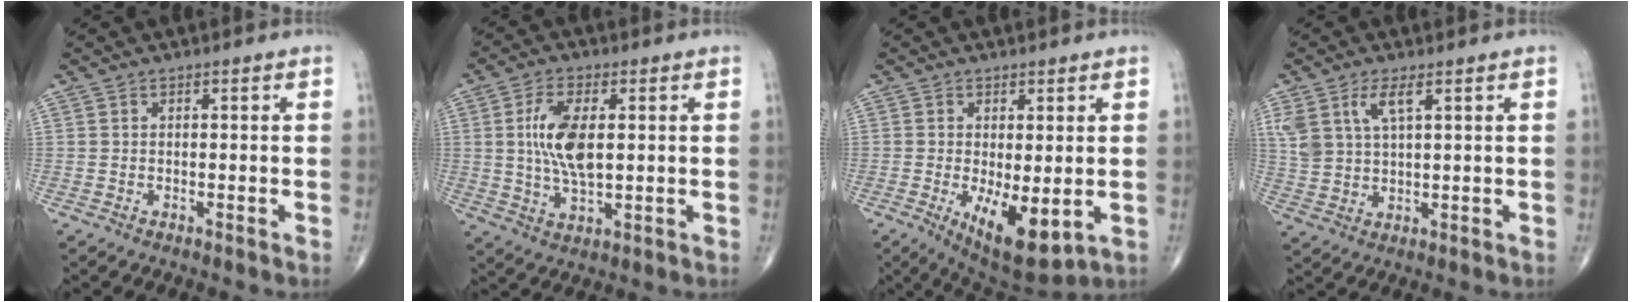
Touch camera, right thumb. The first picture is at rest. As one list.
[{"total": 9.7, "force": [1.3, 4.4, 8.6], "torque": [-0.171, -0.008, 0.027]}, {"total": 10.2, "force": [-2.2, 4.1, 9.0], "torque": [-0.136, -0.025, -0.020]}, {"total": 6.7, "force": [3.3, 2.8, 5.1], "torque": [-0.113, -0.008, 0.073]}]